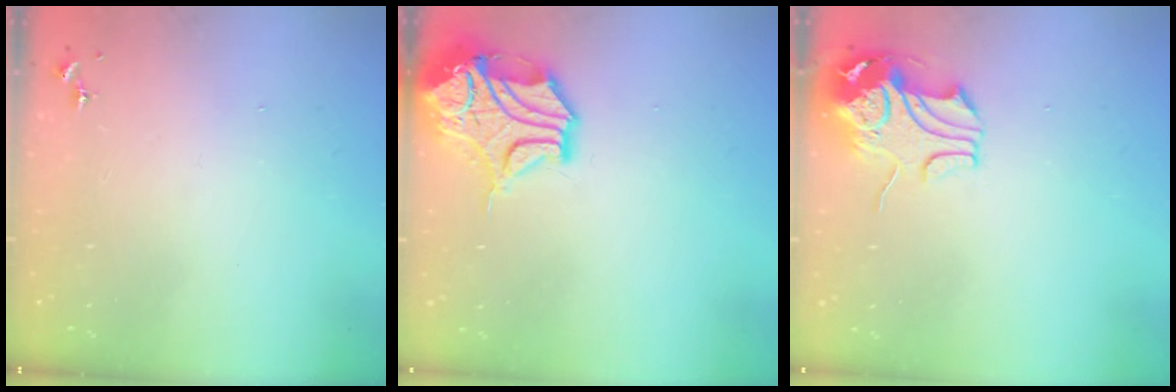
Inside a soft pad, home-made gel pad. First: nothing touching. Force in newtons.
{"total": 15.8, "press": 15.6, "slide": 2.5}
{"total": 9.7, "press": 9.6, "slide": 1.7}